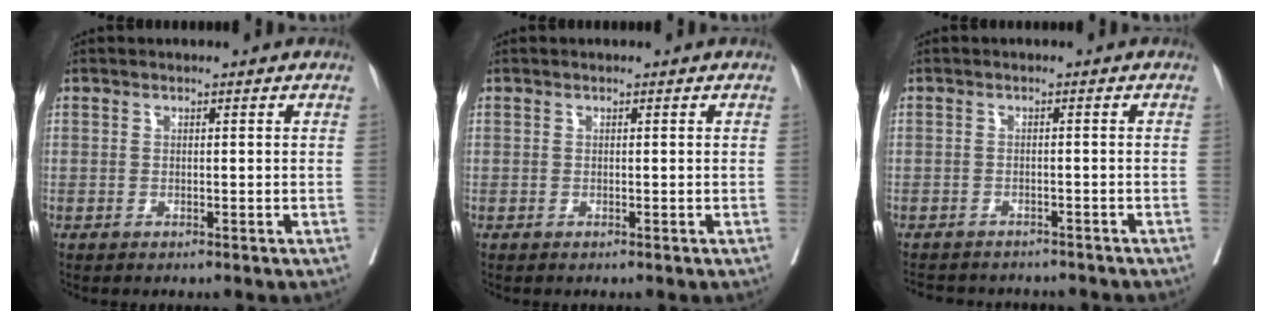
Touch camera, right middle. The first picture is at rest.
{"total": 0.0}
{"total": 10.0, "force": [-9.2, 2.9, 2.9], "torque": [-0.052, 0.001, -0.110]}